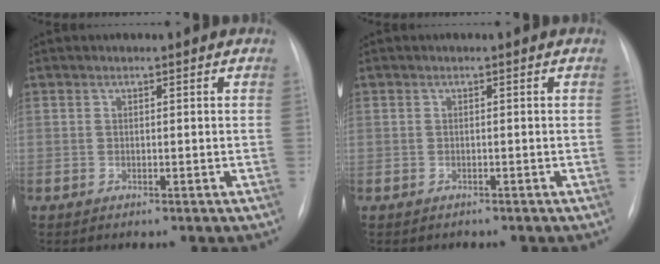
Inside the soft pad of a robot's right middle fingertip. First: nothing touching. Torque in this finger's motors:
{"motor_torque": [-1.33, -0.21, -0.40, -0.11]}